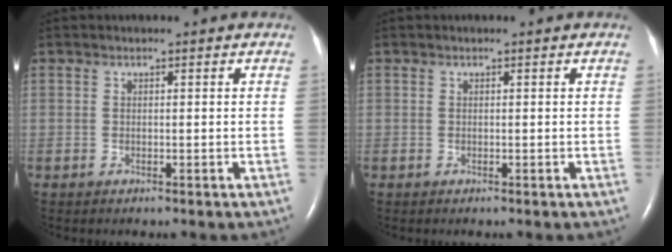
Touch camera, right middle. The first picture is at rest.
{"total": 0.0}